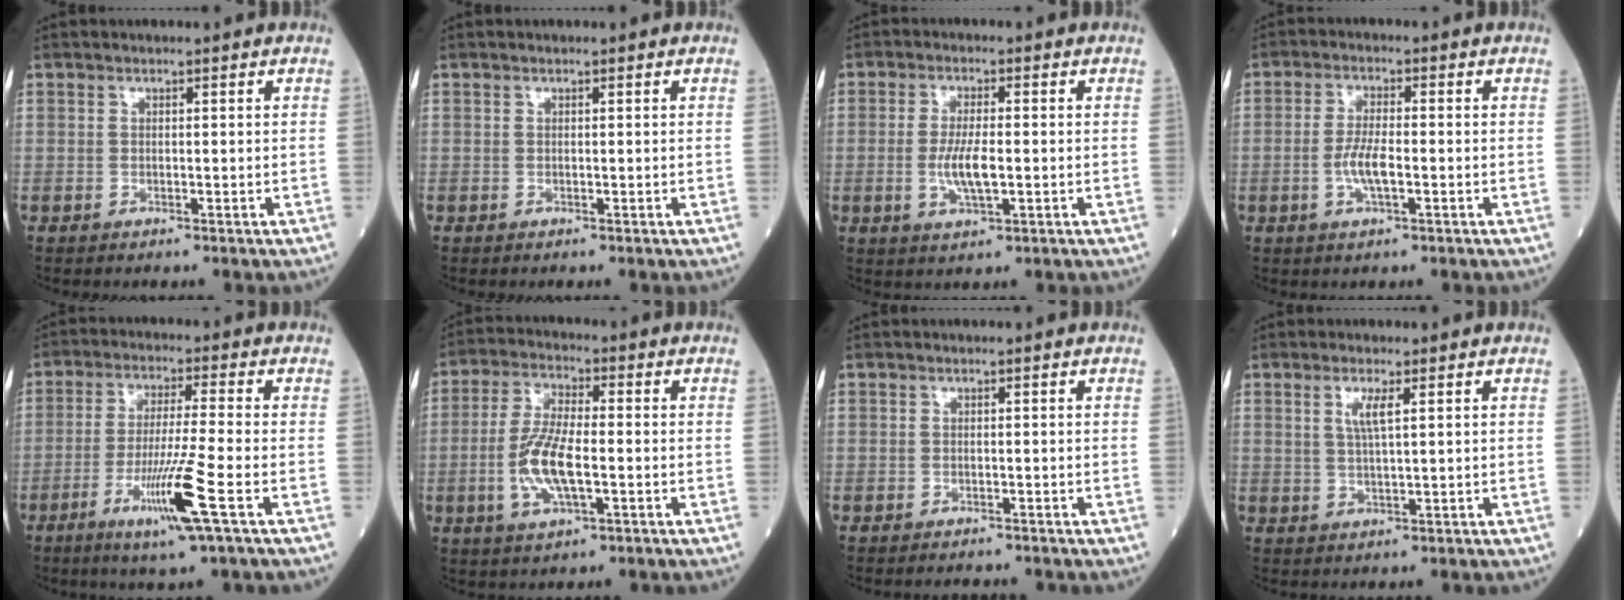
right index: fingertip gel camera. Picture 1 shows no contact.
{"total": 0.0}
{"total": 4.4, "force": [-0.8, 1.0, 4.2], "torque": [-0.089, -0.005, -0.013]}
{"total": 4.6, "force": [-1.2, 1.0, 4.3], "torque": [-0.091, 0.000, -0.022]}
{"total": 10.0, "force": [-4.3, -1.2, 9.0], "torque": [-0.172, -0.022, -0.083]}
{"total": 9.2, "force": [-2.0, 2.6, 8.6], "torque": [-0.183, -0.001, -0.037]}
{"total": 1.8, "force": [-1.7, 0.3, 0.3], "torque": [-0.004, -0.004, -0.020]}
{"total": 3.1, "force": [1.2, 0.2, 2.8], "torque": [-0.061, 0.000, 0.023]}